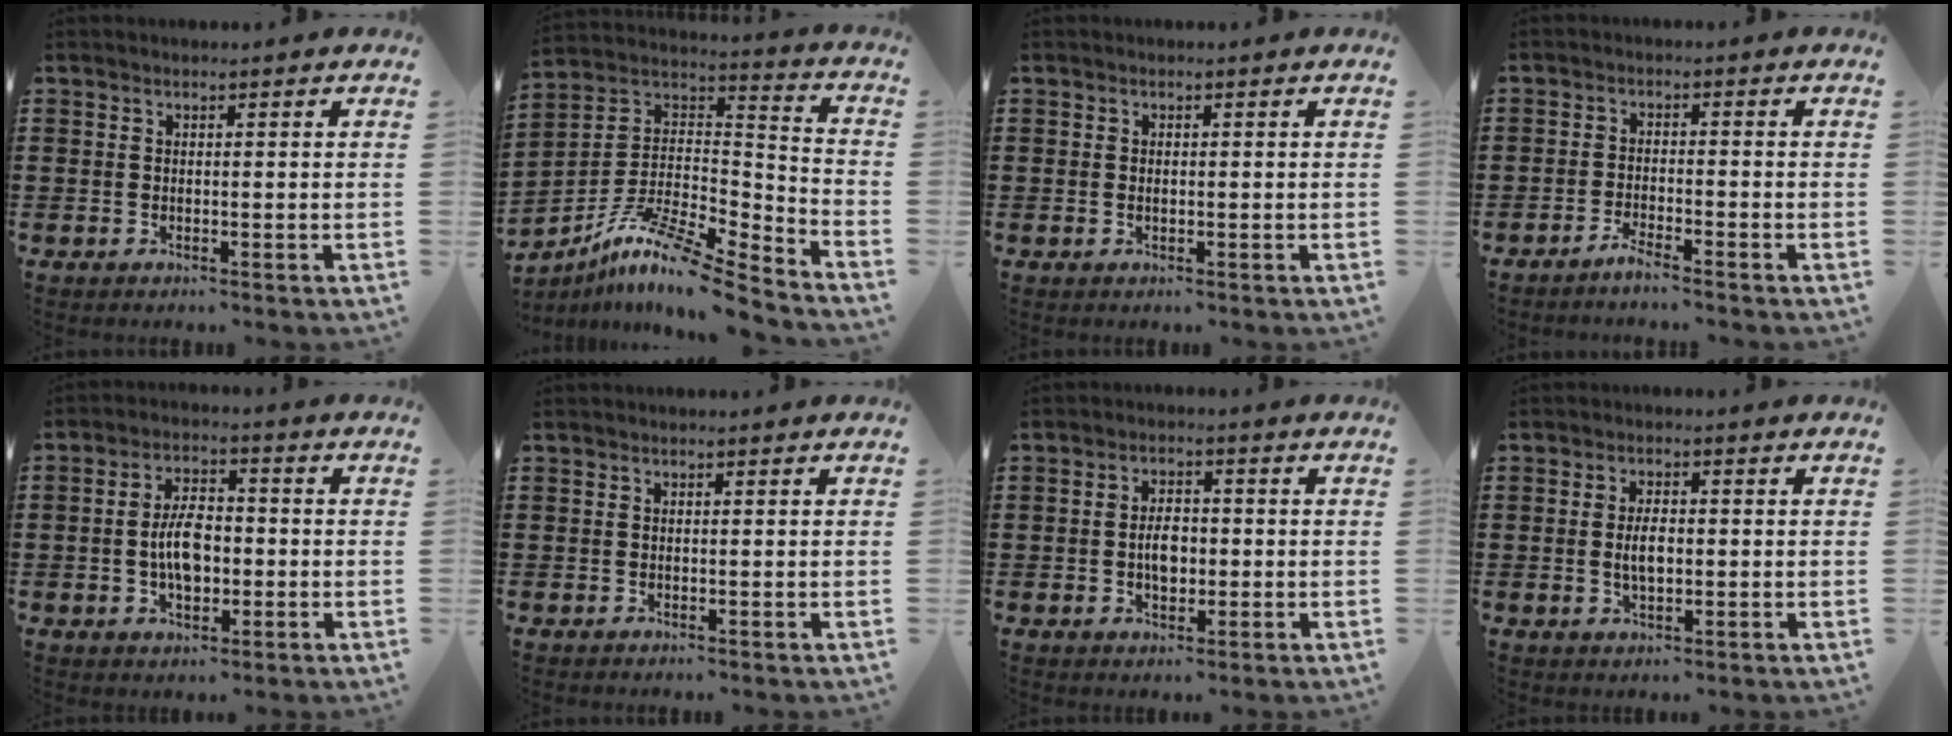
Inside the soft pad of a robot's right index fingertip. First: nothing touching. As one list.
[{"total": 10.9, "force": [-8.6, 1.5, 6.5], "torque": [-0.126, 0.007, -0.173]}, {"total": 0.6, "force": [0.0, 0.3, 0.5], "torque": [-0.012, 0.001, 0.000]}, {"total": 2.3, "force": [-2.1, -0.3, 0.6], "torque": [-0.011, 0.001, -0.041]}, {"total": 6.2, "force": [-0.8, 3.3, 5.2], "torque": [-0.096, 0.002, -0.015]}, {"total": 0.0}, {"total": 3.9, "force": [-0.3, 2.2, 3.2], "torque": [-0.057, 0.000, -0.008]}, {"total": 3.7, "force": [-0.1, 1.7, 3.3], "torque": [-0.063, 0.004, -0.003]}]